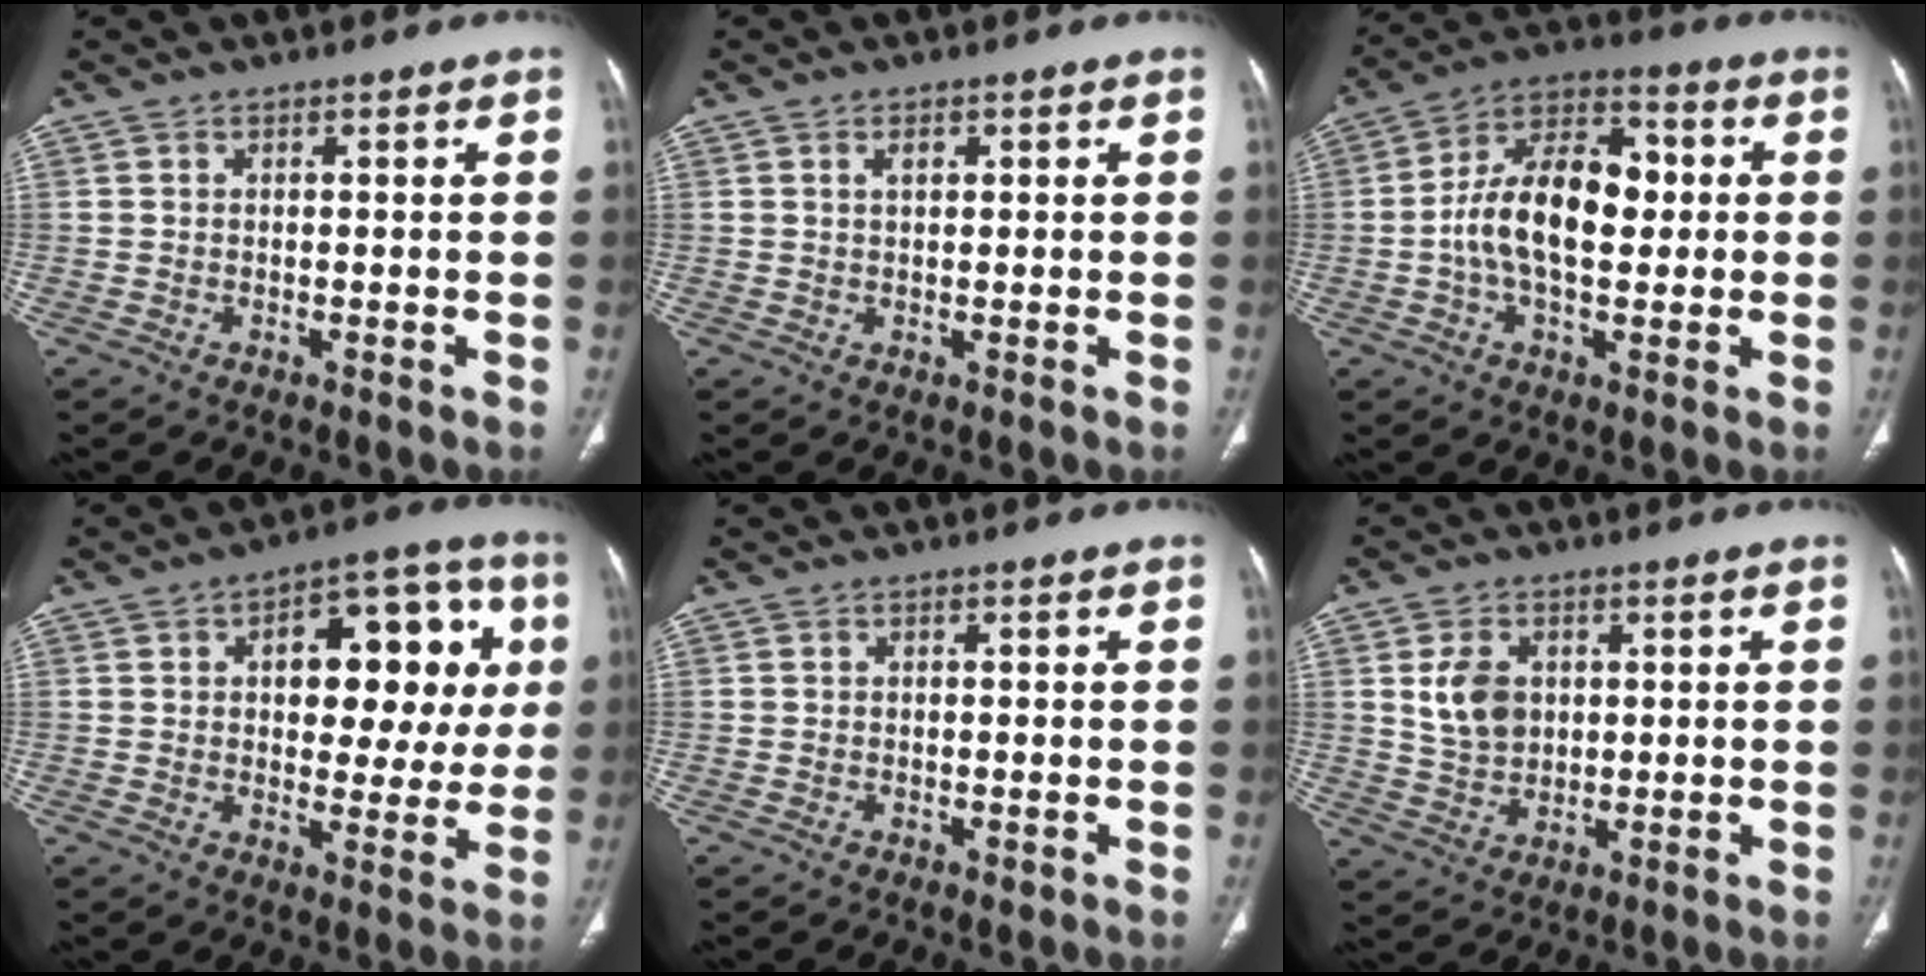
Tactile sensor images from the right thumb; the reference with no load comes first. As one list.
[{"total": 1.7, "force": [0.7, 0.9, 1.3], "torque": [-0.018, -0.001, 0.013]}, {"total": 15.4, "force": [0.2, 8.7, 12.7], "torque": [-0.207, 0.031, -0.006]}, {"total": 18.4, "force": [4.1, 9.8, 15.0], "torque": [-0.140, 0.017, 0.051]}, {"total": 0.7, "force": [-0.2, 0.4, 0.5], "torque": [-0.007, -0.002, -0.001]}, {"total": 7.3, "force": [1.7, 5.4, 4.6], "torque": [-0.067, -0.009, 0.039]}]